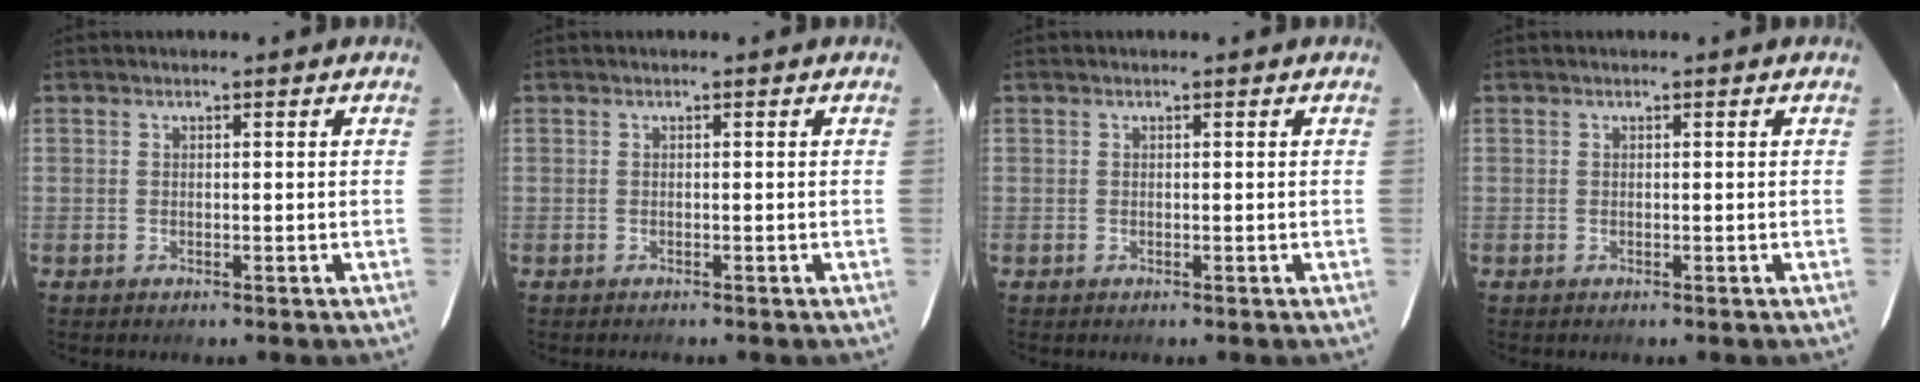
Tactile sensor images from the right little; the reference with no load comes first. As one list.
[{"total": 0.5, "force": [-0.5, 0.1, 0.2], "torque": [-0.007, -0.002, -0.007]}, {"total": 0.0}, {"total": 0.0}]